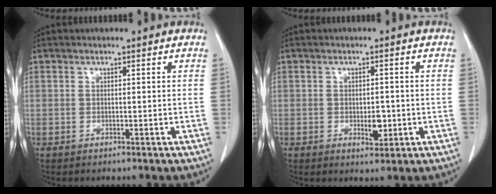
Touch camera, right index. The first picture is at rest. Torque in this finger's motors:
{"motor_torque": [0.14, 0.09, 0.09, 0.02]}